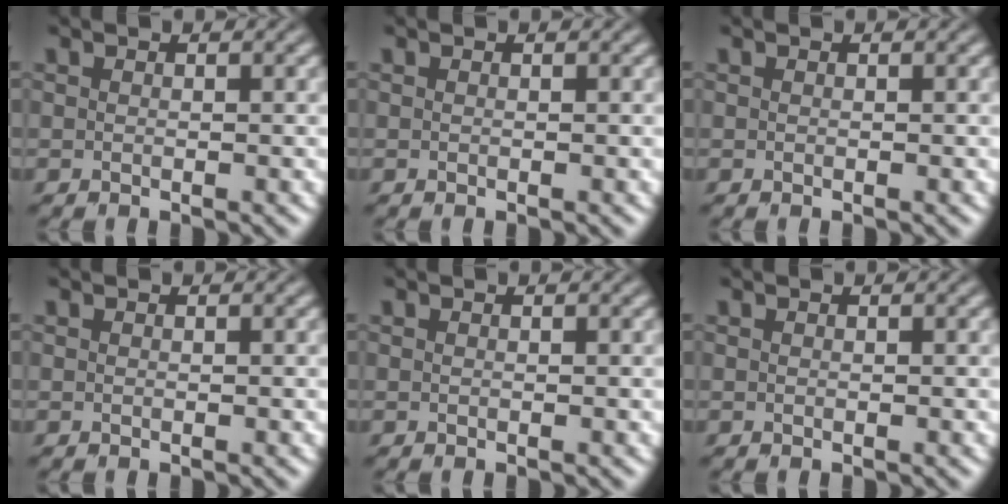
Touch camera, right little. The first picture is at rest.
{"total": 0.0}
{"total": 0.0}
{"total": 0.0}
{"total": 0.0}
{"total": 0.0}